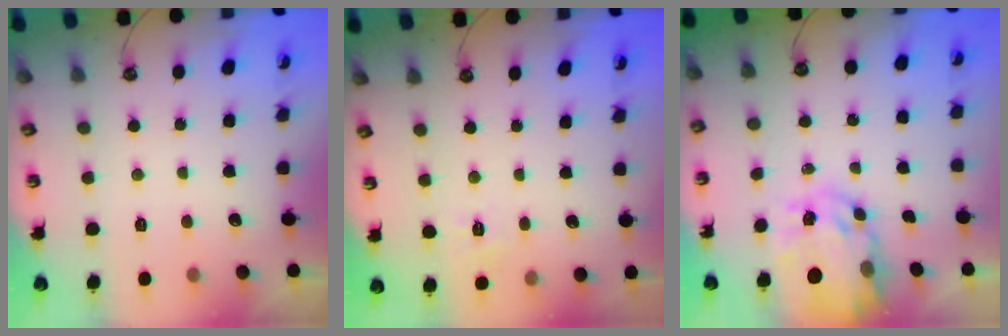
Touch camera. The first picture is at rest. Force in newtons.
{"total": 2.5, "press": 2.5, "slide": 0.5}
{"total": 10.3, "press": 10.2, "slide": 0.8}